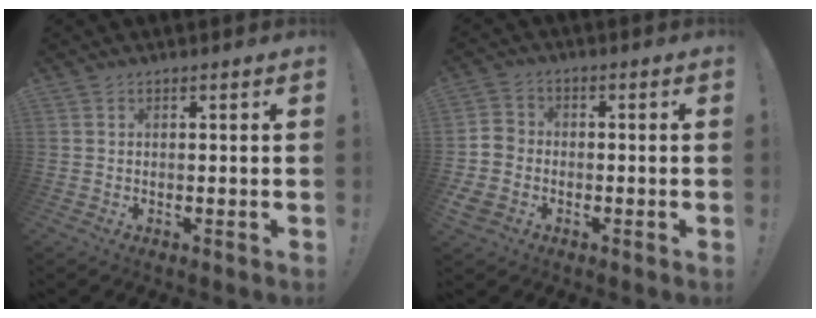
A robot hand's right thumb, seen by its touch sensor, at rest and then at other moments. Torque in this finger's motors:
{"motor_torque": [0.99, 0.50, 0.75, -0.81, 0.05]}